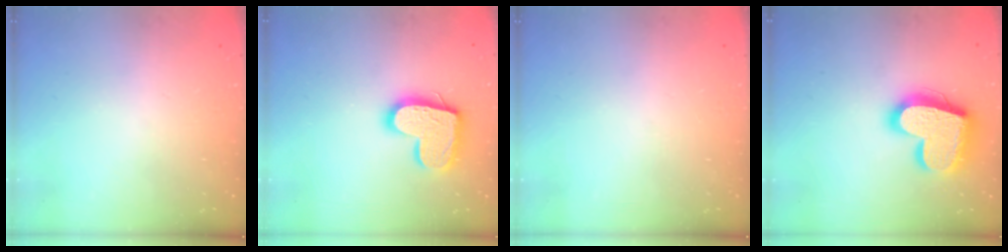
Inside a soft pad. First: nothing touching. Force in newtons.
{"total": 15.1, "press": 15.0, "slide": 1.0}
{"total": 0.0}
{"total": 20.5, "press": 20.4, "slide": 1.7}